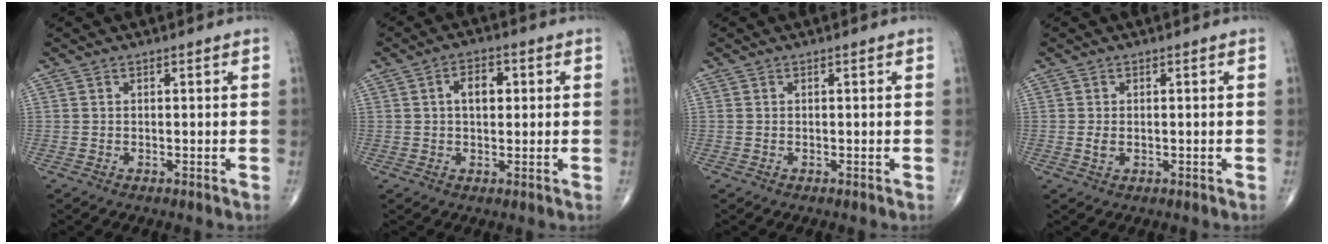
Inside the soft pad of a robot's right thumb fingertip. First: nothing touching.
{"total": 4.9, "force": [0.8, 3.1, 3.7], "torque": [-0.046, 0.009, 0.007]}
{"total": 0.0}
{"total": 1.4, "force": [-0.1, 0.9, 1.1], "torque": [-0.025, -0.001, -0.002]}